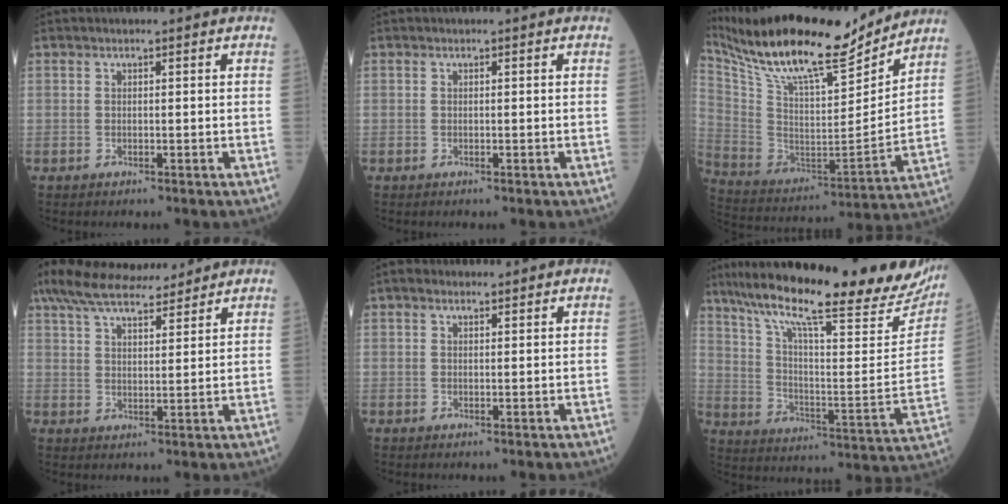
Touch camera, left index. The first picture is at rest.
{"total": 0.0}
{"total": 23.8, "force": [20.4, 3.9, 11.6], "torque": [-0.228, -0.005, 0.343]}
{"total": 14.8, "force": [12.8, 3.1, 6.8], "torque": [-0.132, 0.037, 0.211]}
{"total": 1.6, "force": [1.2, 0.7, 0.7], "torque": [-0.021, 0.015, 0.020]}
{"total": 31.5, "force": [26.0, 3.3, 17.6], "torque": [-0.279, -0.053, 0.350]}